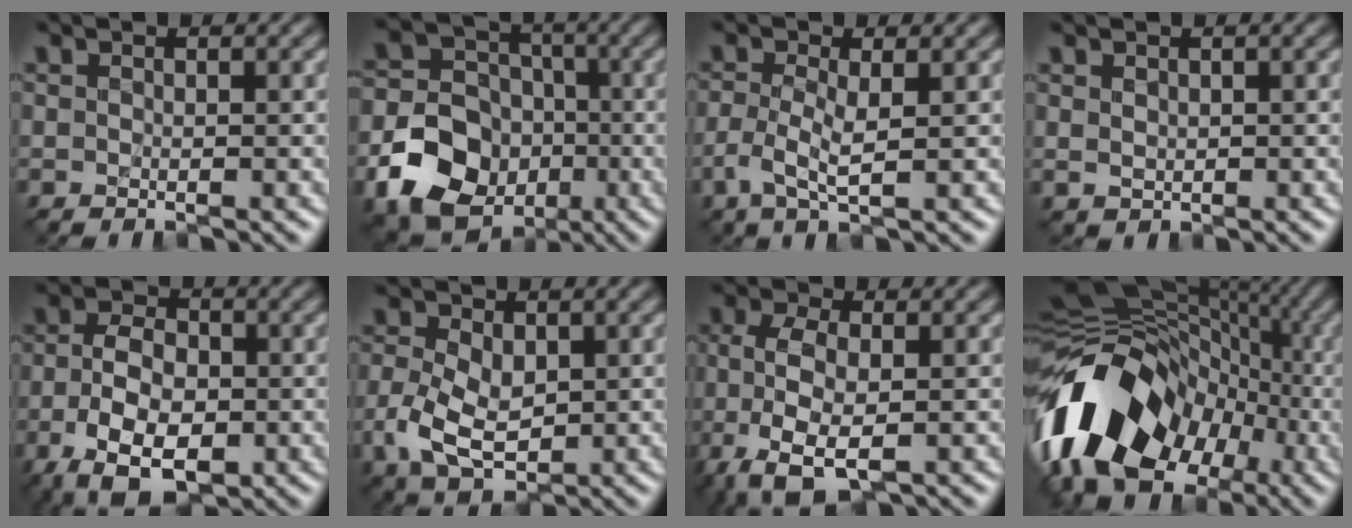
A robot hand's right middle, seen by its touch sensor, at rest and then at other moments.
{"total": 11.6, "force": [-4.6, 9.7, 4.5], "torque": [-0.081, -0.032, -0.103]}
{"total": 2.4, "force": [-0.5, 0.6, 2.3], "torque": [-0.057, -0.005, -0.011]}
{"total": 0.6, "force": [0.5, 0.3, -0.1], "torque": [-0.002, 0.002, 0.015]}
{"total": 8.6, "force": [-3.1, 5.3, 6.0], "torque": [-0.124, -0.015, -0.054]}
{"total": 5.0, "force": [-0.6, 3.5, 3.6], "torque": [-0.087, -0.007, -0.009]}
{"total": 6.5, "force": [-2.2, 3.3, 5.1], "torque": [-0.119, -0.006, -0.044]}
{"total": 14.7, "force": [-5.9, 10.6, 8.4], "torque": [-0.166, -0.002, -0.121]}